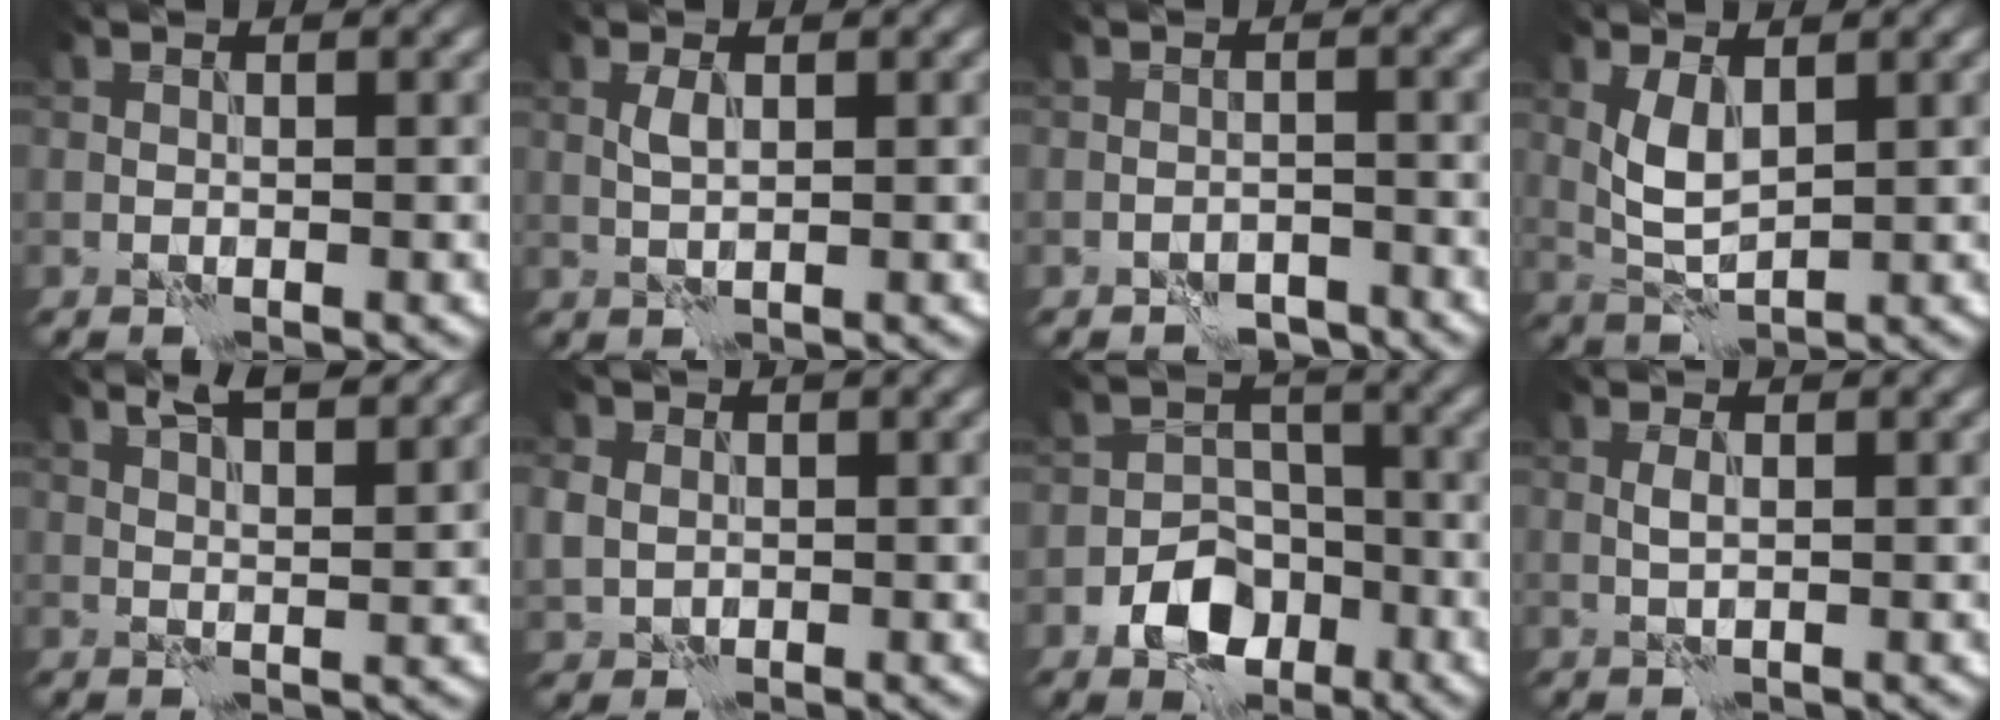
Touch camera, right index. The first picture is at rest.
{"total": 1.3, "force": [0.4, 0.4, 1.2], "torque": [-0.028, 0.004, 0.008]}
{"total": 2.5, "force": [-2.2, 1.0, 0.7], "torque": [-0.006, 0.003, -0.037]}
{"total": 3.2, "force": [1.0, 1.4, 2.7], "torque": [-0.063, -0.001, 0.023]}
{"total": 5.7, "force": [4.1, 1.5, 3.7], "torque": [-0.047, 0.020, 0.044]}
{"total": 2.7, "force": [0.4, 2.4, 1.2], "torque": [-0.031, 0.011, 0.006]}
{"total": 5.6, "force": [-2.8, 3.9, 2.8], "torque": [-0.039, -0.004, -0.052]}
{"total": 0.9, "force": [0.1, 0.2, 0.9], "torque": [-0.020, 0.002, 0.002]}